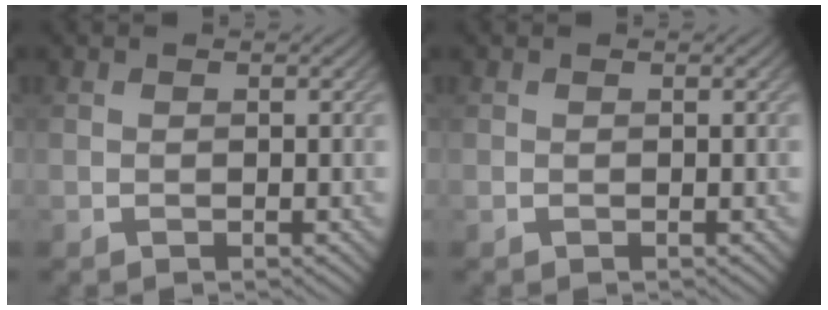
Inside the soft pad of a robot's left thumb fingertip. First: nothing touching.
{"total": 0.0}